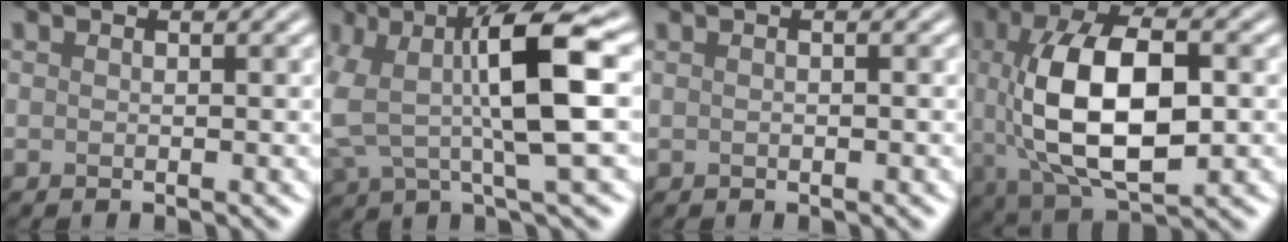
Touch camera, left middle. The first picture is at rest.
{"total": 9.5, "force": [1.1, 2.7, 9.0], "torque": [-0.174, 0.004, 0.021]}
{"total": 1.6, "force": [0.6, 0.9, 1.2], "torque": [-0.015, 0.010, -0.007]}
{"total": 11.5, "force": [-0.2, 5.7, 10.0], "torque": [-0.185, -0.004, 0.002]}